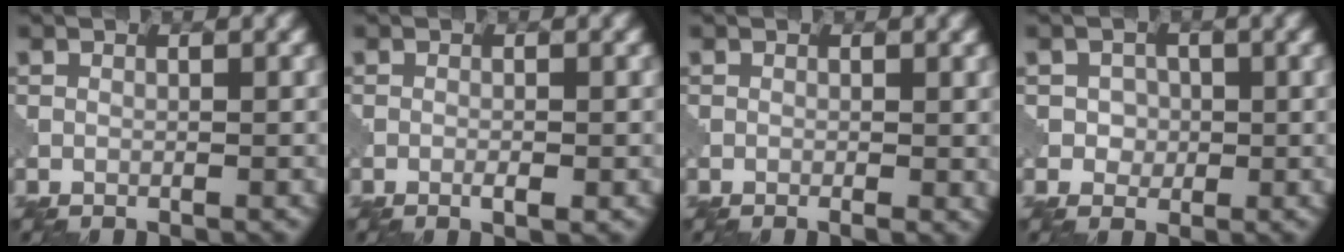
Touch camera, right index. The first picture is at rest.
{"total": 1.2, "force": [-0.5, 0.2, 1.0], "torque": [-0.018, -0.003, -0.009]}
{"total": 1.1, "force": [-0.3, 0.3, 1.0], "torque": [-0.016, -0.004, -0.006]}
{"total": 1.7, "force": [0.0, 1.6, 0.6], "torque": [-0.001, -0.001, -0.002]}